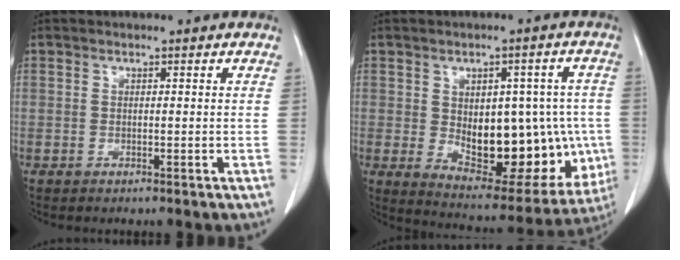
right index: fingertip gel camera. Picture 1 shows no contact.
{"total": 19.8, "force": [-1.9, 10.3, 16.9], "torque": [-0.224, 0.011, 0.005]}